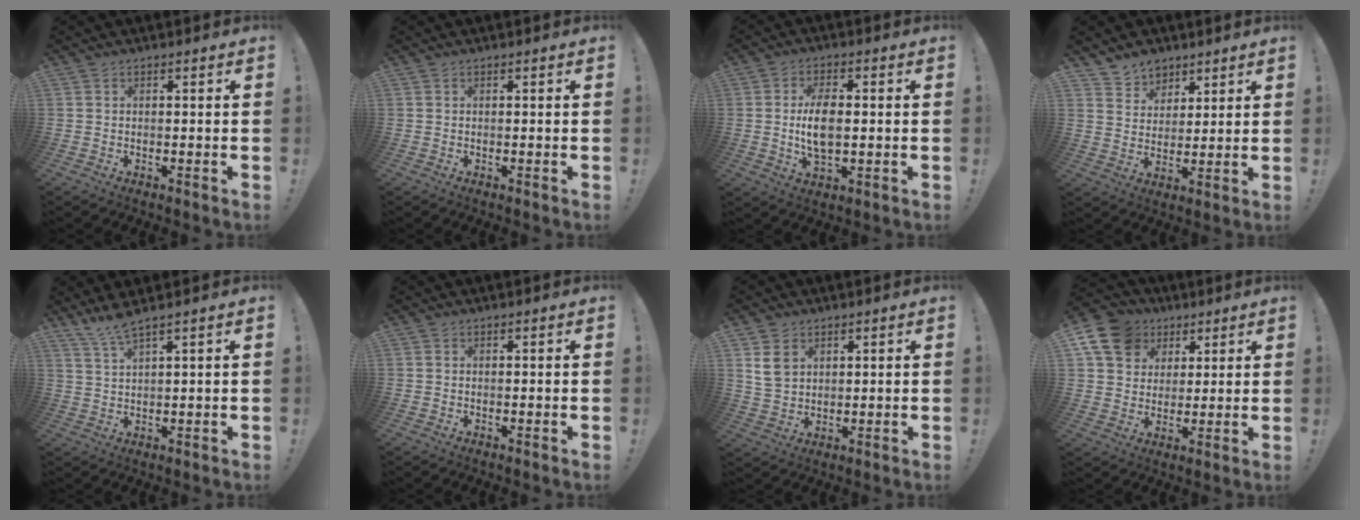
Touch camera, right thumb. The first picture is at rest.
{"total": 0.0}
{"total": 8.9, "force": [0.1, 4.5, 7.7], "torque": [-0.145, -0.006, -0.002]}
{"total": 7.4, "force": [5.5, 4.9, 0.0], "torque": [0.003, -0.052, 0.108]}
{"total": 4.8, "force": [3.8, 0.0, 2.9], "torque": [-0.067, -0.013, 0.068]}
{"total": 0.0}
{"total": 6.3, "force": [3.0, 4.8, 2.9], "torque": [-0.047, -0.003, 0.061]}
{"total": 13.8, "force": [6.2, 10.9, 5.6], "torque": [-0.089, -0.029, 0.125]}